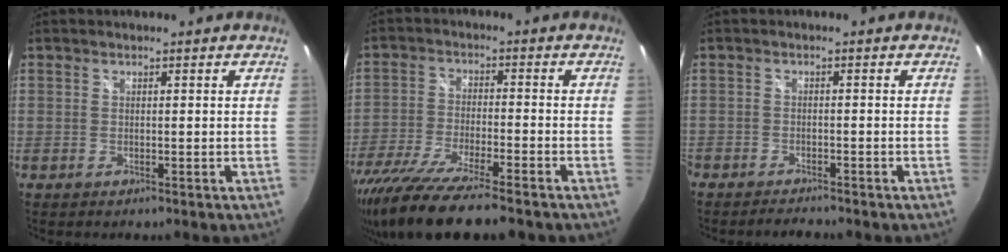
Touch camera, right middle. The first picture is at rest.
{"total": 17.7, "force": [-14.3, 2.3, 10.2], "torque": [-0.213, -0.051, -0.250]}
{"total": 3.3, "force": [-3.1, 0.5, 0.8], "torque": [-0.031, -0.006, -0.052]}